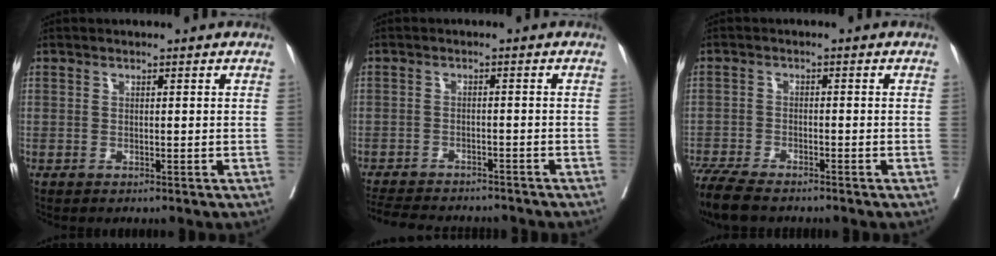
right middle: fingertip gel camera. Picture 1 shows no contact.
{"total": 13.4, "force": [-12.1, 3.2, 4.9], "torque": [-0.108, -0.012, -0.163]}
{"total": 8.1, "force": [-6.9, 1.6, 4.0], "torque": [-0.075, -0.022, -0.122]}